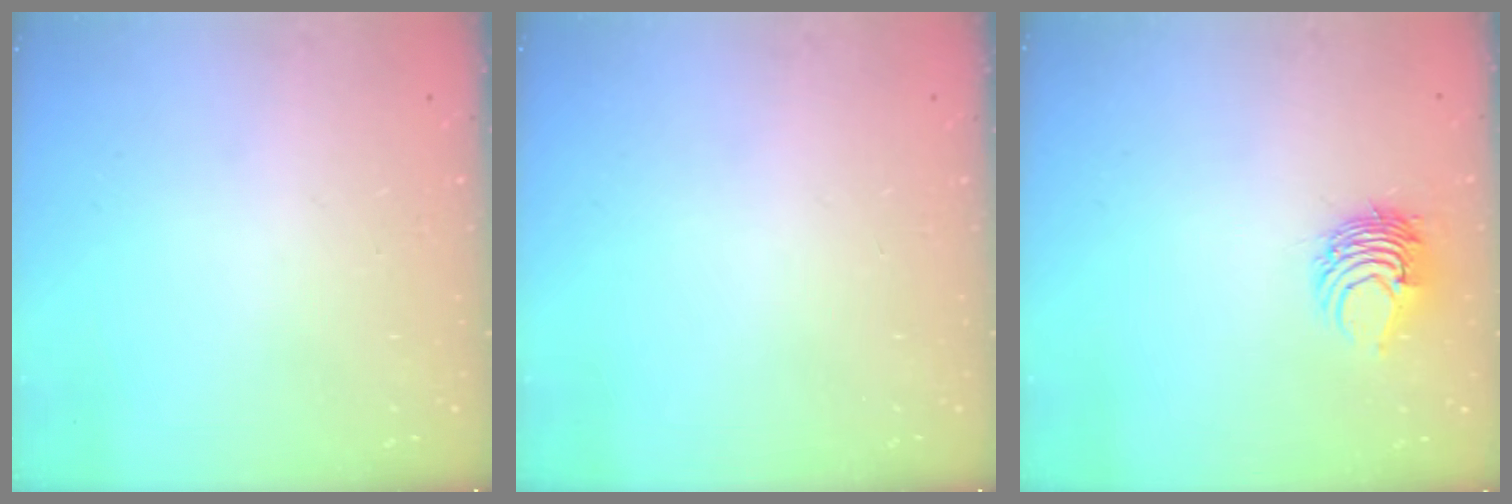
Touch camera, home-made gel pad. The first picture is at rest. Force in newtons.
{"total": 0.0}
{"total": 7.8, "press": 7.7, "slide": 1.1}